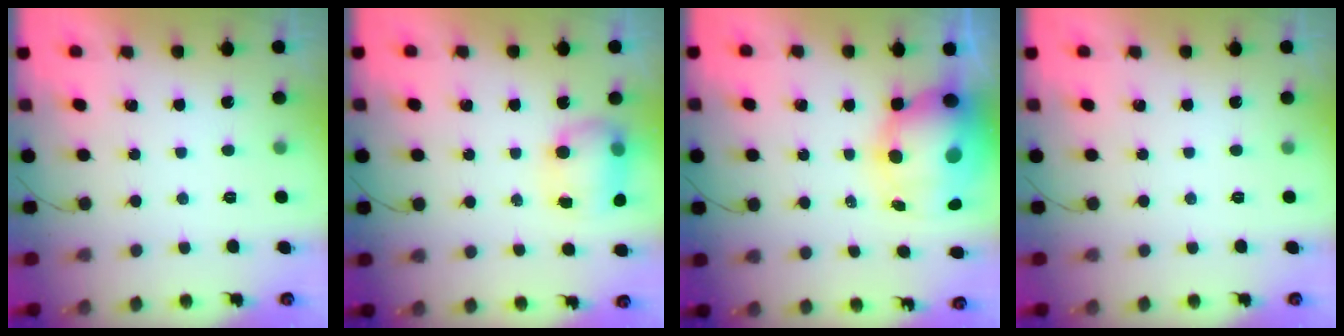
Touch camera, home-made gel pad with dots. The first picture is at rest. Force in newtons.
{"total": 8.0, "press": 8.0, "slide": 0.6}
{"total": 14.2, "press": 13.9, "slide": 3.2}
{"total": 0.0}